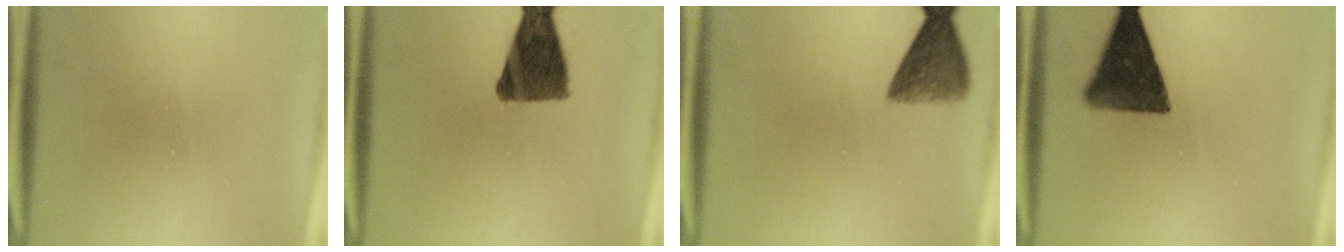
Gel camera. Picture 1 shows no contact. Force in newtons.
{"total": 10.8}
{"total": 6.1}
{"total": 12.1}